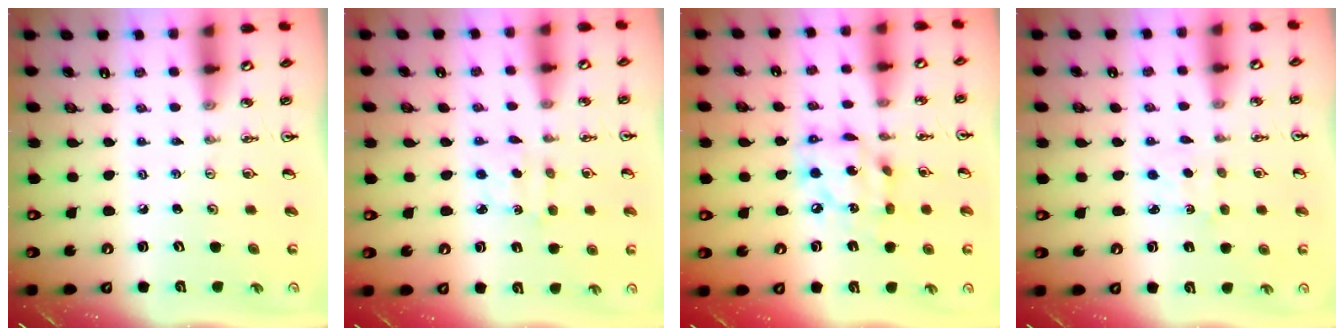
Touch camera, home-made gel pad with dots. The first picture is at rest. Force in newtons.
{"total": 3.4, "press": 3.3, "slide": 0.5}
{"total": 12.8, "press": 12.7, "slide": 0.8}
{"total": 2.7, "press": 2.7, "slide": 0.4}